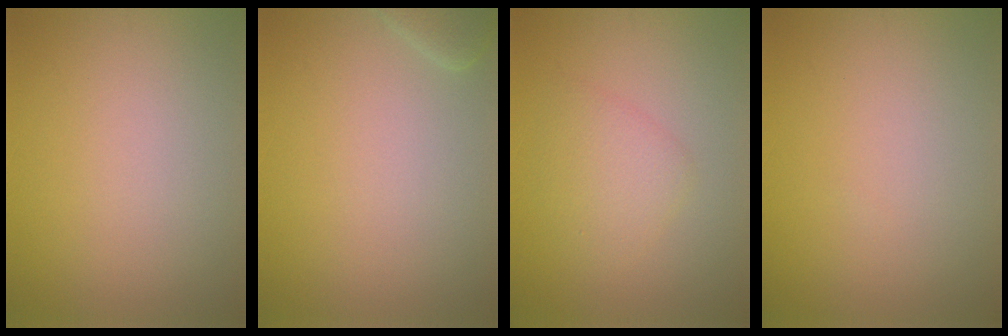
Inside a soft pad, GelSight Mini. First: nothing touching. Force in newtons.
{"total": 1.6, "press": 1.6, "slide": 0.2}
{"total": 2.6, "press": 2.6, "slide": 0.2}
{"total": 0.0}